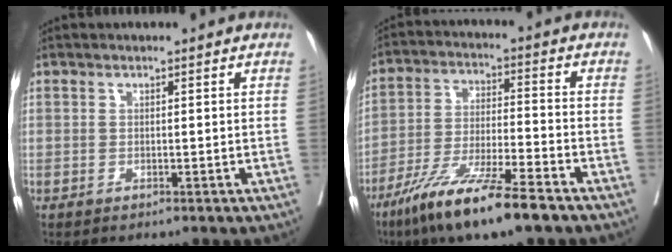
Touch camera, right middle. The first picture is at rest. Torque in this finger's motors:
{"motor_torque": [1.12, -1.01, 0.33, 0.09]}